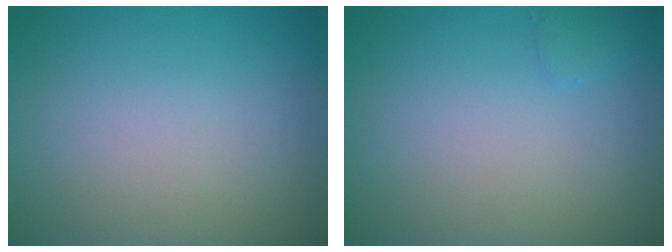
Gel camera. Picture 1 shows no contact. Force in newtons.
{"total": 0.7, "press": 0.7, "slide": 0.0}